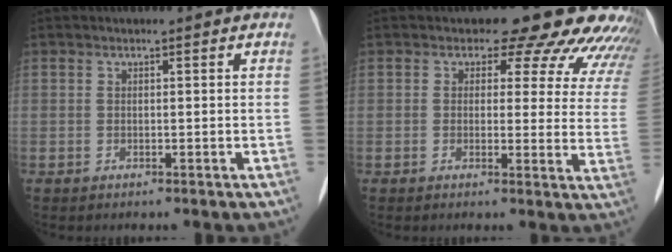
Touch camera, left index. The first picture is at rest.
{"total": 15.1, "force": [13.1, 5.6, 4.9], "torque": [-0.017, -0.029, 0.107]}